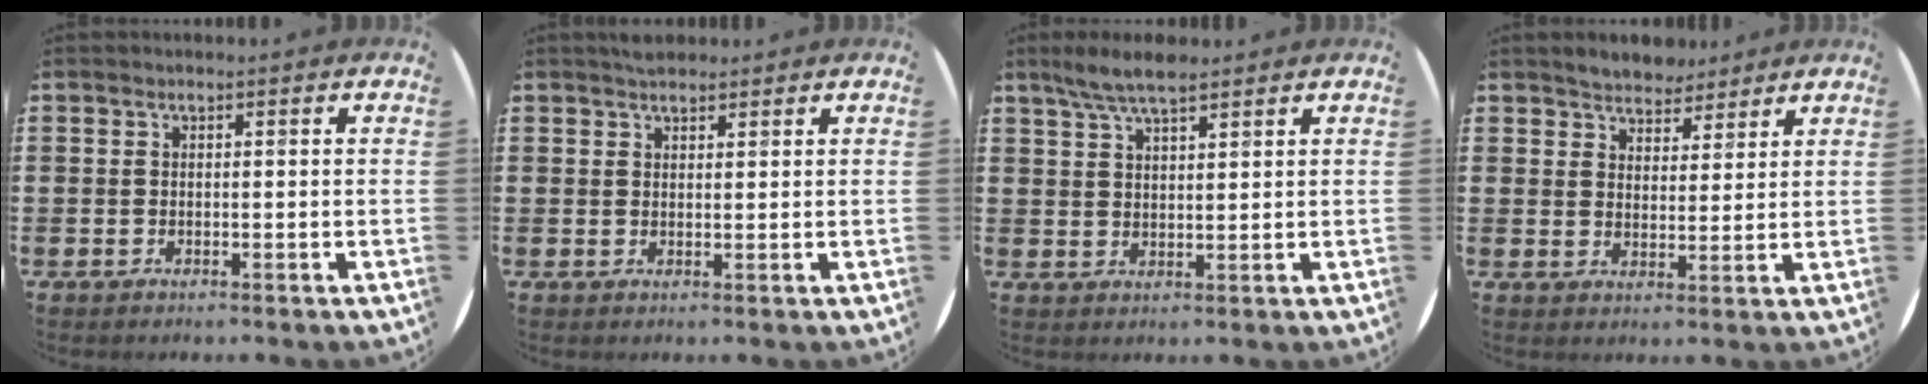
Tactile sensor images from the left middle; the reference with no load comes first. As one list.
[{"total": 1.7, "force": [1.6, 0.4, 0.3], "torque": [0.001, 0.000, 0.029]}, {"total": 5.2, "force": [4.3, 1.1, 2.8], "torque": [-0.063, -0.003, 0.077]}, {"total": 4.2, "force": [4.0, 1.3, 0.1], "torque": [-0.016, -0.008, 0.076]}]